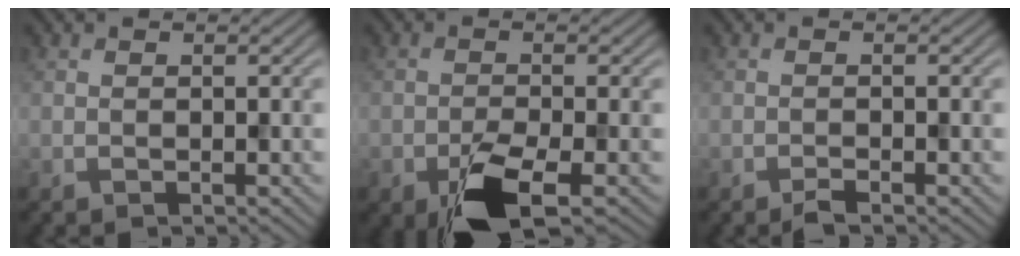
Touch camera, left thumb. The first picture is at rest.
{"total": 6.3, "force": [-3.3, 2.3, 4.8], "torque": [-0.088, -0.006, -0.063]}
{"total": 1.1, "force": [-0.9, 0.2, 0.7], "torque": [-0.013, 0.000, -0.017]}